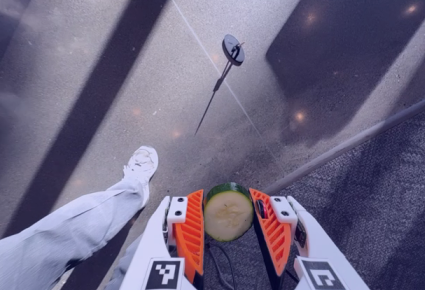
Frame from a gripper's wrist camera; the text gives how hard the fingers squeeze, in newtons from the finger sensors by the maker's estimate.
{"total": 12.6, "left": 13.0, "right": 12.2}